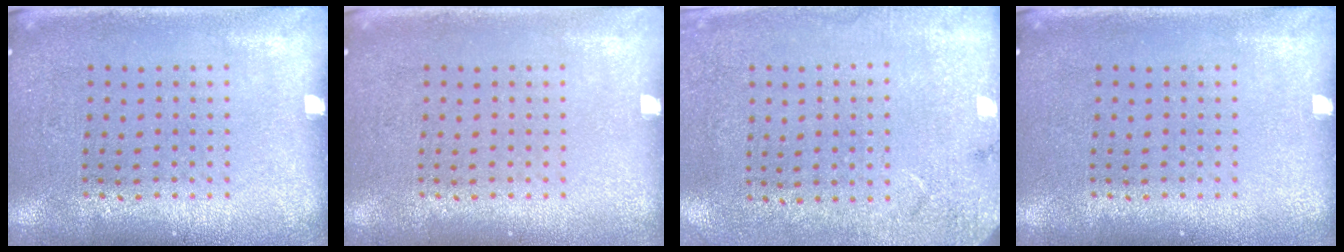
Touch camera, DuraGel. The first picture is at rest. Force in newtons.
{"total": 0.0}
{"total": 2.6, "press": 2.1, "slide": 1.6}
{"total": 0.0}